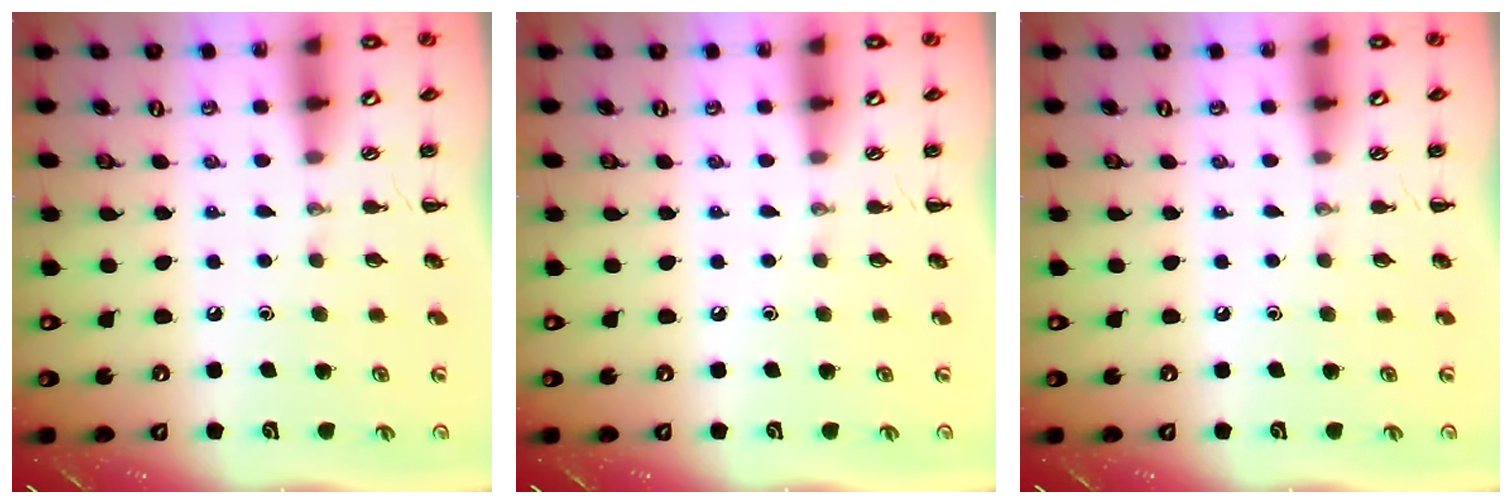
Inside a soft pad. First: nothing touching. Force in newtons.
{"total": 0.0}
{"total": 0.0}